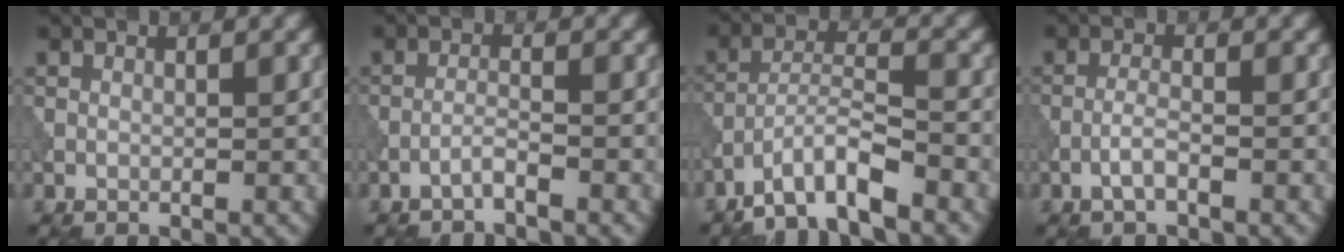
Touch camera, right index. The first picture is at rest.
{"total": 1.3, "force": [-1.1, 0.0, 0.8], "torque": [-0.012, 0.008, -0.027]}
{"total": 5.1, "force": [-4.0, 0.8, 3.1], "torque": [-0.052, 0.008, -0.080]}
{"total": 1.6, "force": [-0.9, 0.3, 1.3], "torque": [-0.026, 0.007, -0.023]}